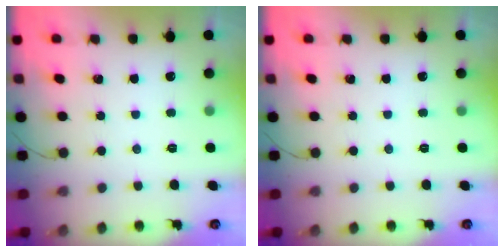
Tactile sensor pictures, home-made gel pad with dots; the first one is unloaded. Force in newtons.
{"total": 0.0}